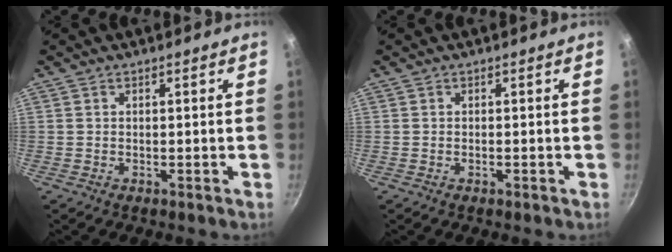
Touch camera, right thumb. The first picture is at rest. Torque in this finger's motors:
{"motor_torque": [-0.42, -0.09, -0.25, -0.13, 0.06]}